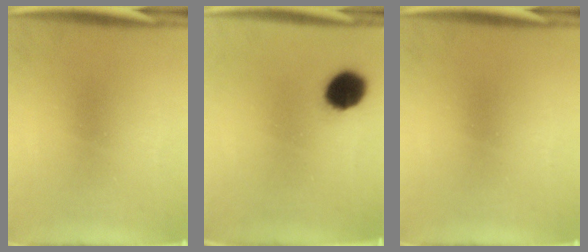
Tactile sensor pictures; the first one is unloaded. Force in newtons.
{"total": 8.7}
{"total": 0.0}